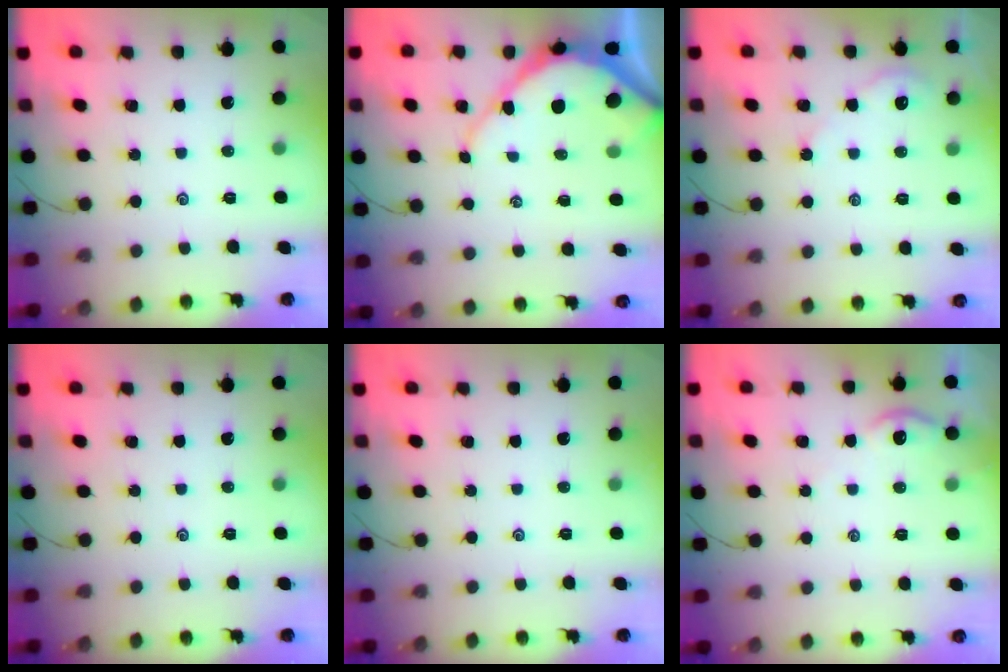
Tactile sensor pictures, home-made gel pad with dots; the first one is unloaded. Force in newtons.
{"total": 8.8, "press": 8.7, "slide": 0.9}
{"total": 2.1, "press": 2.1, "slide": 0.3}
{"total": 0.0}
{"total": 0.0}
{"total": 1.7, "press": 1.7, "slide": 0.4}